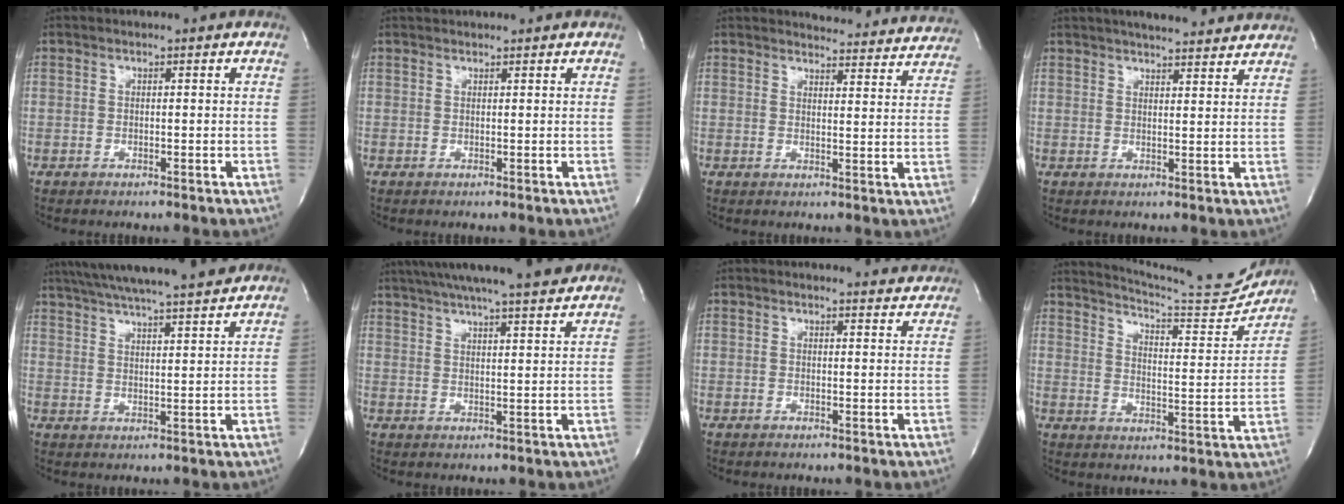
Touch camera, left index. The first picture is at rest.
{"total": 2.1, "force": [2.0, 0.3, 0.4], "torque": [-0.007, 0.025, 0.033]}
{"total": 15.5, "force": [15.2, 2.4, 2.1], "torque": [-0.001, -0.043, 0.155]}
{"total": 12.5, "force": [11.3, 2.0, 5.0], "torque": [-0.067, 0.015, 0.138]}
{"total": 18.4, "force": [16.4, 0.6, 8.4], "torque": [-0.149, 0.016, 0.238]}
{"total": 18.4, "force": [16.0, 1.0, 9.0], "torque": [-0.154, 0.019, 0.224]}
{"total": 3.9, "force": [3.9, 0.5, 0.1], "torque": [-0.004, -0.011, 0.028]}
{"total": 15.8, "force": [15.4, -0.4, 3.6], "torque": [-0.064, -0.067, 0.202]}